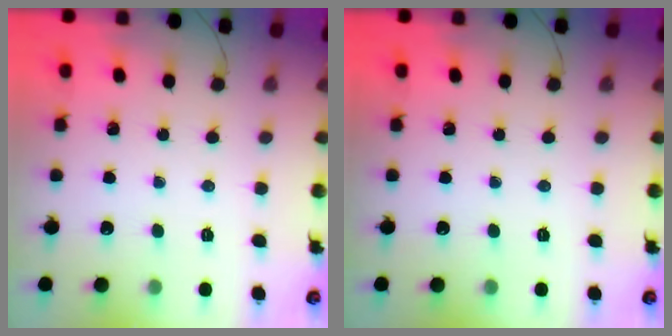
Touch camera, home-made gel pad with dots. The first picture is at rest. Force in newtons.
{"total": 0.0}